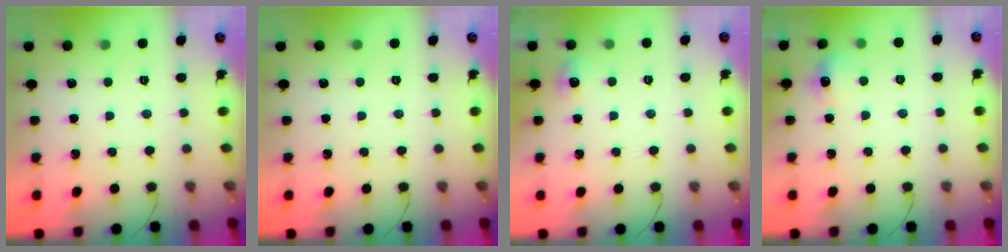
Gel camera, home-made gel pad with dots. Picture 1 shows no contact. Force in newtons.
{"total": 0.0}
{"total": 12.3, "press": 5.1, "slide": 11.2}
{"total": 6.8, "press": 6.6, "slide": 1.3}